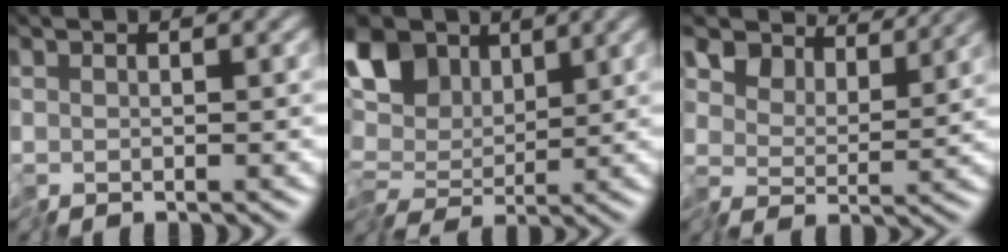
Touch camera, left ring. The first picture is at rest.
{"total": 8.1, "force": [2.2, 5.0, 6.0], "torque": [-0.114, 0.016, 0.022]}
{"total": 5.3, "force": [4.4, 2.4, 1.7], "torque": [-0.038, 0.004, 0.058]}